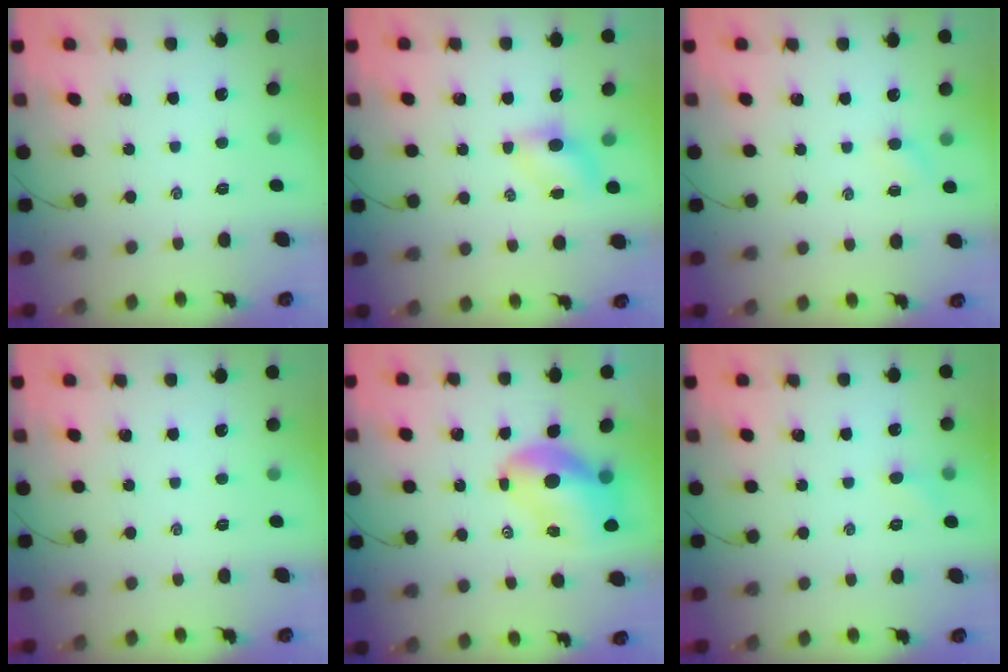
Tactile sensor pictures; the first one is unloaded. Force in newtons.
{"total": 4.4, "press": 4.4, "slide": 0.7}
{"total": 2.8, "press": 2.7, "slide": 0.8}
{"total": 0.0}
{"total": 11.1, "press": 10.7, "slide": 3.2}
{"total": 4.4, "press": 4.1, "slide": 1.4}